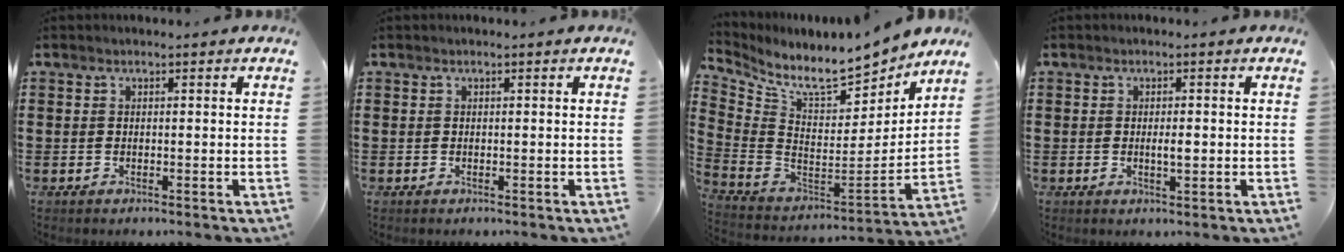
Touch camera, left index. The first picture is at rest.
{"total": 0.0}
{"total": 9.7, "force": [8.5, 1.6, 4.4], "torque": [-0.109, -0.078, 0.141]}
{"total": 2.2, "force": [0.0, 0.5, 2.1], "torque": [-0.038, -0.002, -0.001]}